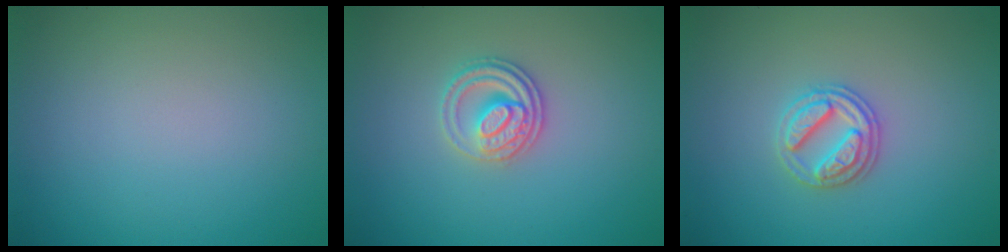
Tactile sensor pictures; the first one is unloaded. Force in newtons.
{"total": 2.7, "press": 2.5, "slide": 0.9}
{"total": 2.9, "press": 2.8, "slide": 0.9}